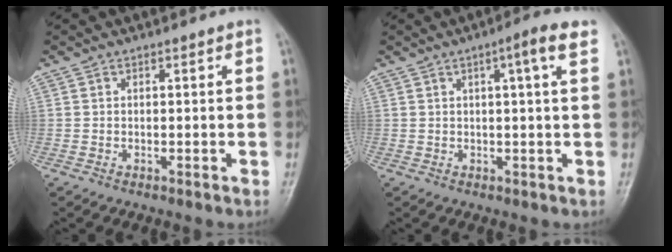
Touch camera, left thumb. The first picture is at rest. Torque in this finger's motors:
{"motor_torque": [-0.03, 0.06, 0.21, 0.45, 0.12]}